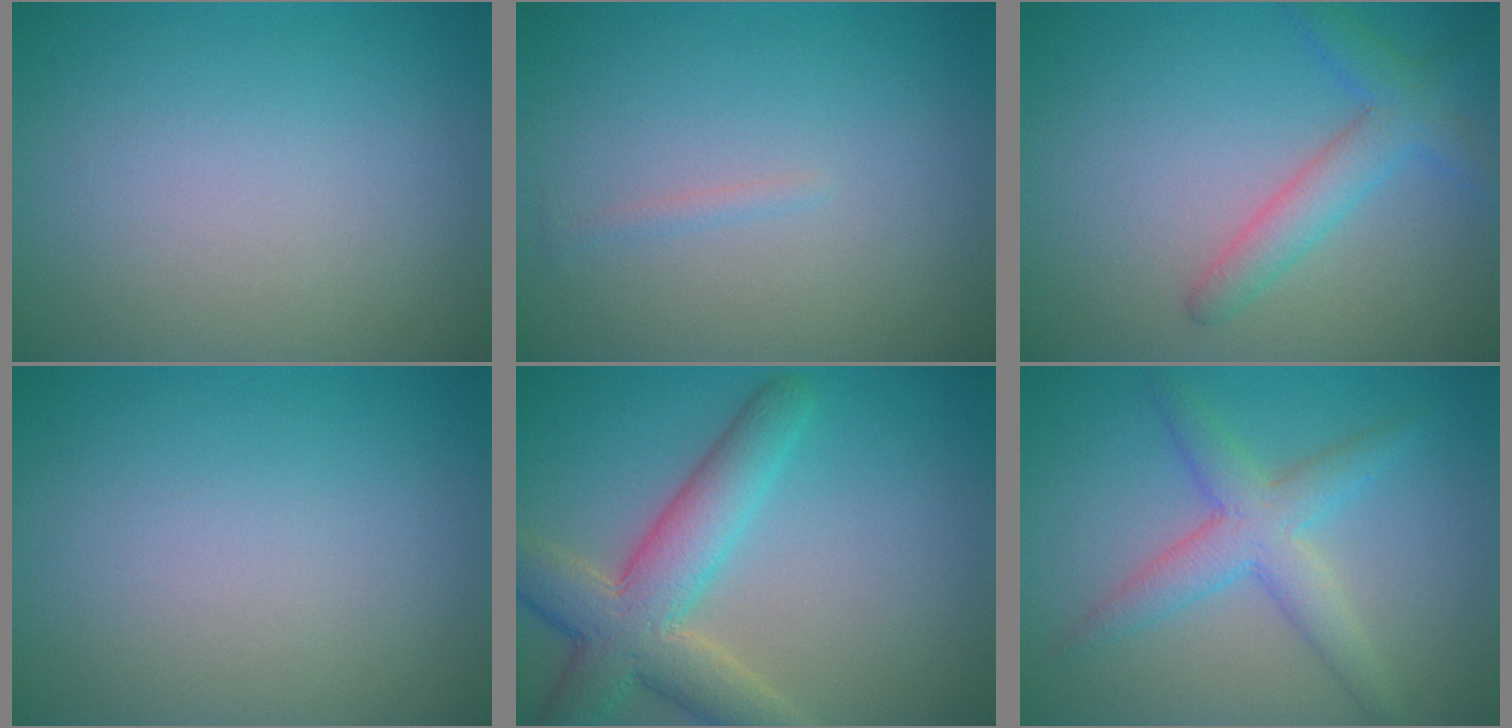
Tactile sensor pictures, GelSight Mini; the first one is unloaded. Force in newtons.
{"total": 0.6, "press": 0.6, "slide": 0.0}
{"total": 2.2, "press": 2.2, "slide": 0.2}
{"total": 0.0}
{"total": 6.9, "press": 6.9, "slide": 0.5}
{"total": 4.1, "press": 4.1, "slide": 0.0}